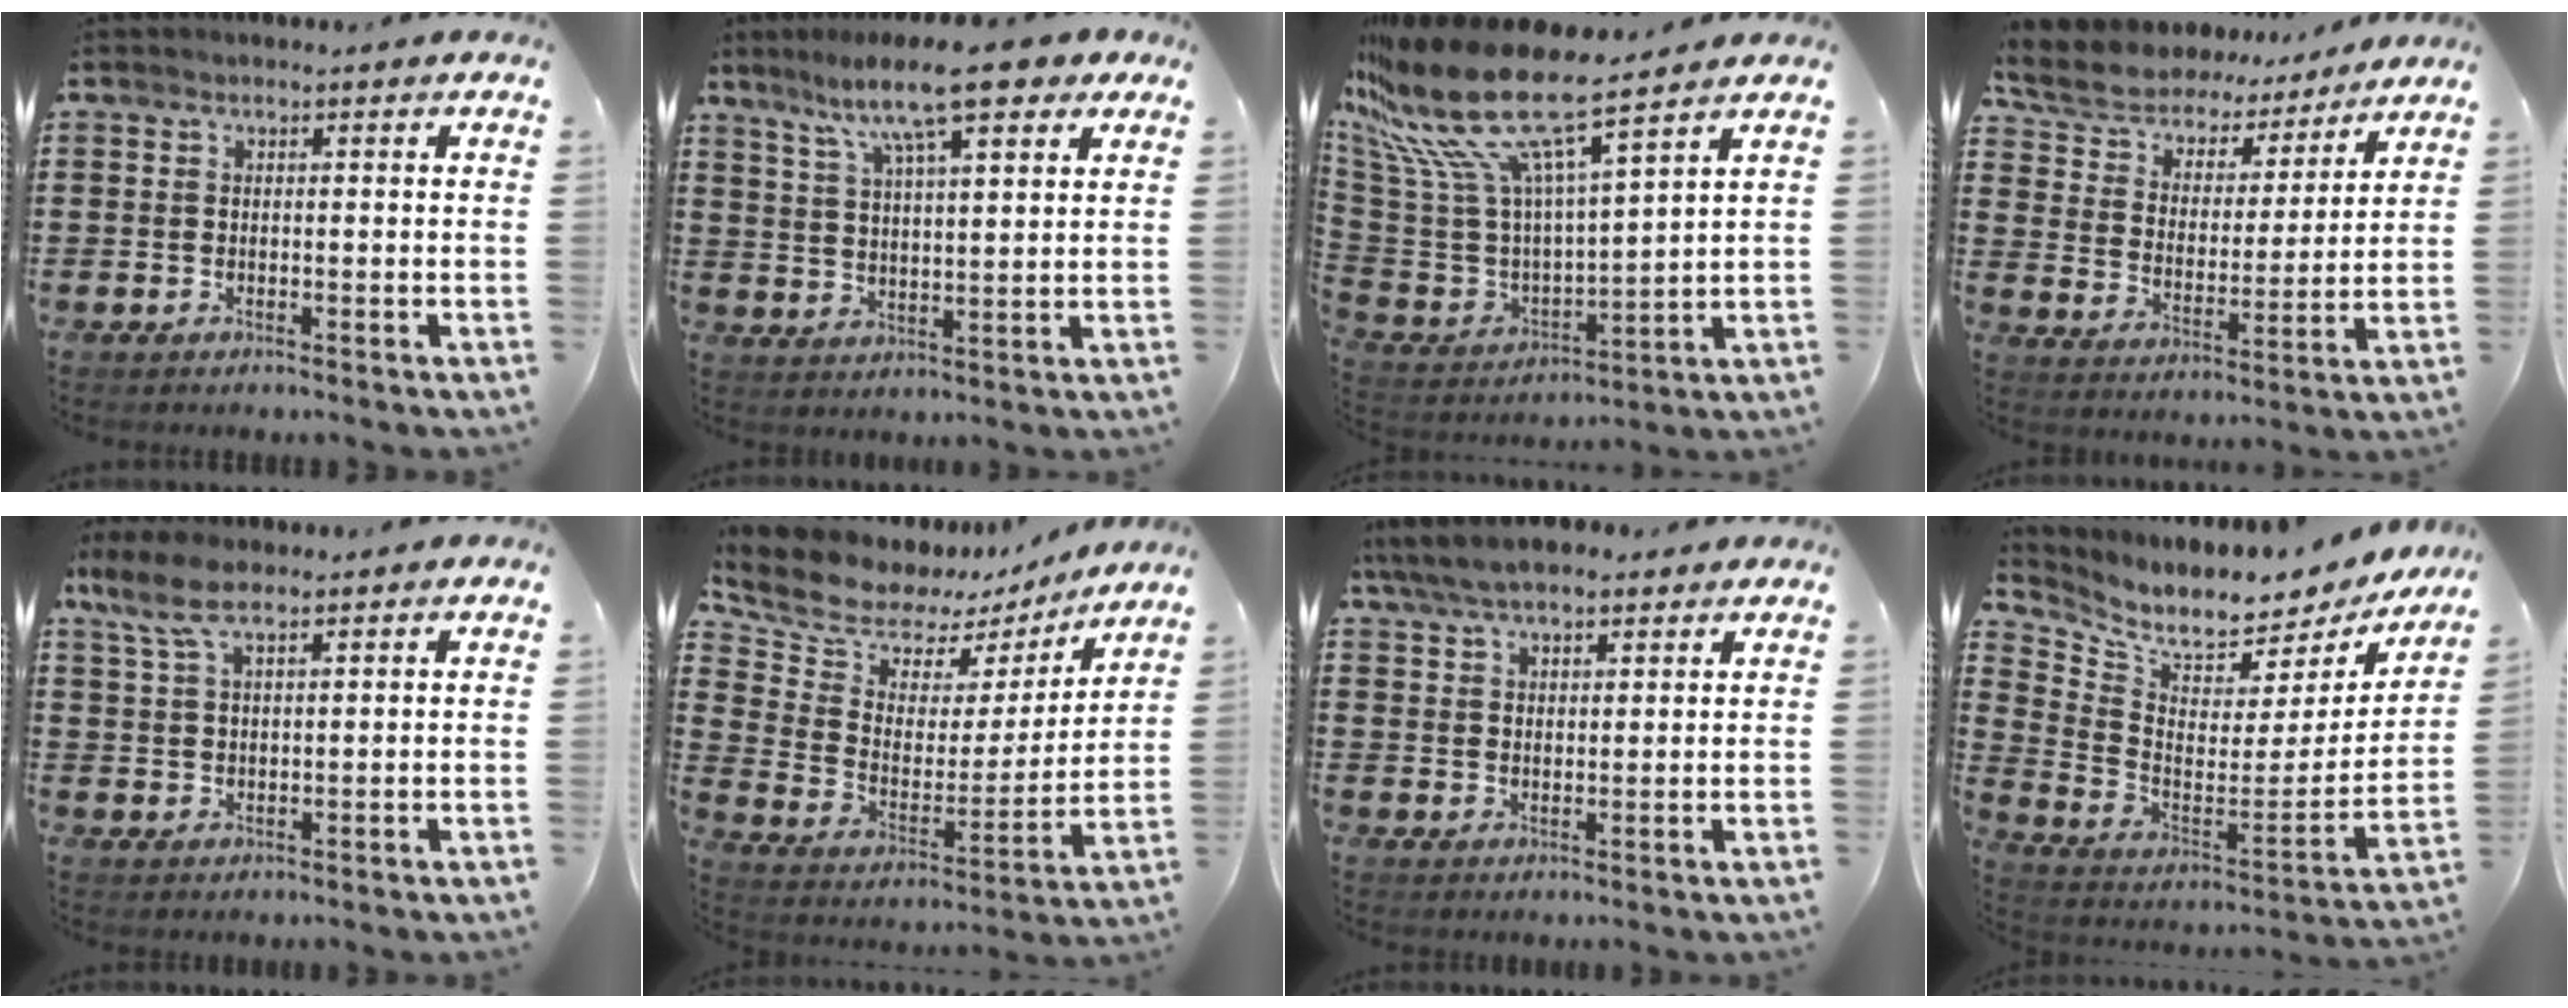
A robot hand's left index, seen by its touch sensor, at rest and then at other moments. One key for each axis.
{"total": 11.4, "fx": 8.0, "fy": 2.1, "fz": 7.8, "tx": -0.156, "ty": -0.014, "tz": 0.135}
{"total": 14.8, "fx": 10.0, "fy": 3.3, "fz": 10.4, "tx": -0.247, "ty": -0.069, "tz": 0.166}
{"total": 6.1, "fx": 5.7, "fy": 2.0, "fz": 0.3, "tx": -0.043, "ty": -0.039, "tz": 0.098}
{"total": 6.4, "fx": 4.3, "fy": 2.1, "fz": 4.3, "tx": -0.101, "ty": 0.000, "tz": 0.077}
{"total": 9.2, "fx": 8.0, "fy": 4.1, "fz": 2.0, "tx": -0.090, "ty": -0.047, "tz": 0.144}
{"total": 6.1, "fx": 5.1, "fy": 2.2, "fz": 2.6, "tx": -0.066, "ty": -0.003, "tz": 0.096}
{"total": 6.0, "fx": 5.5, "fy": 1.4, "fz": 2.1, "tx": -0.067, "ty": -0.064, "tz": 0.089}